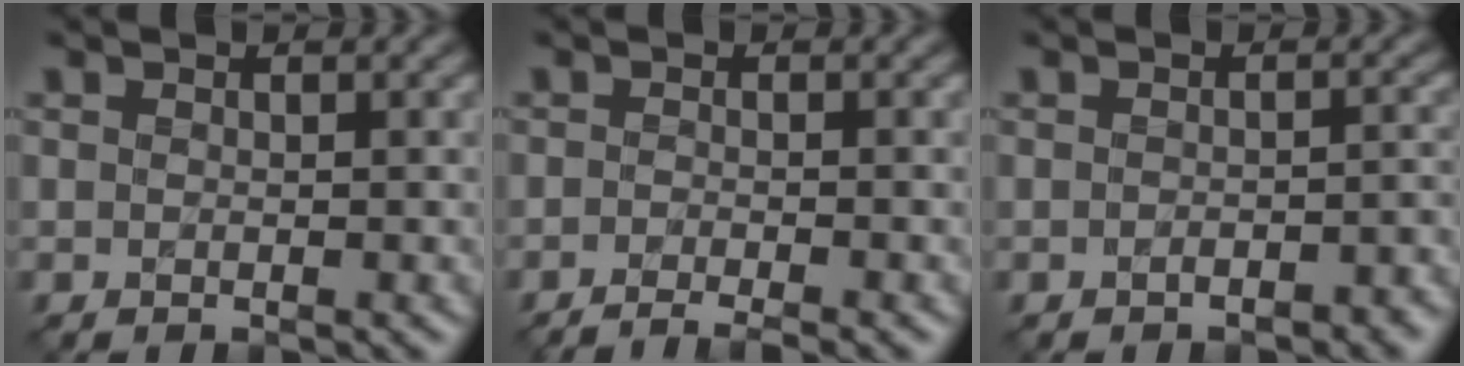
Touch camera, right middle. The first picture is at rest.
{"total": 2.8, "force": [-1.9, 0.5, 2.0], "torque": [-0.018, -0.004, -0.041]}
{"total": 2.4, "force": [-1.4, 0.9, 1.7], "torque": [-0.027, 0.003, -0.017]}